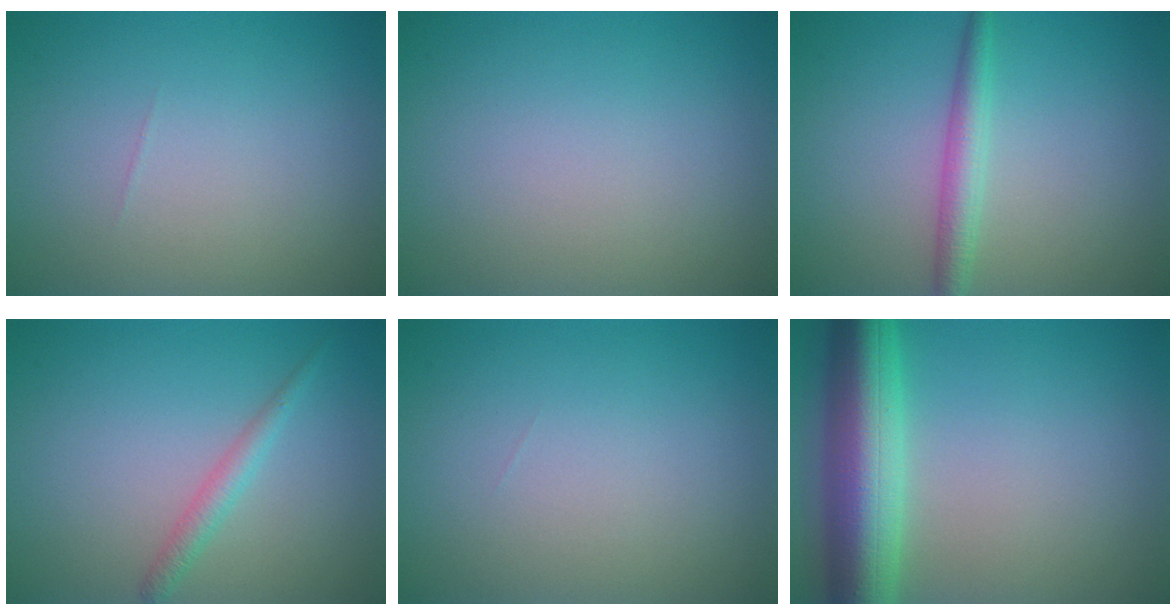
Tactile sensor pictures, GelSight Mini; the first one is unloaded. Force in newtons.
{"total": 0.0}
{"total": 2.5, "press": 2.5, "slide": 0.1}
{"total": 1.6, "press": 1.6, "slide": 0.0}
{"total": 0.0}
{"total": 8.8, "press": 8.8, "slide": 0.4}